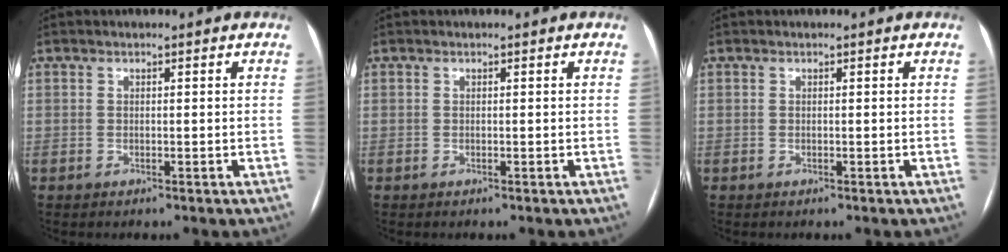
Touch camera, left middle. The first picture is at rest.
{"total": 0.0}
{"total": 0.0}